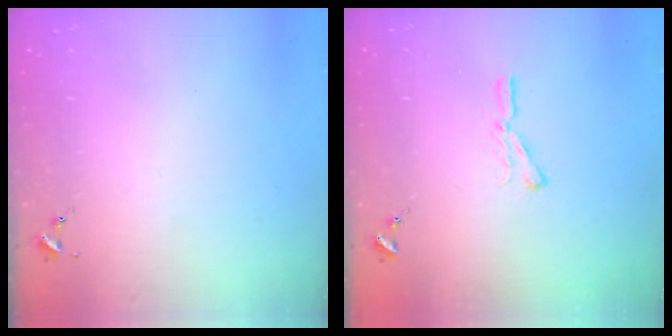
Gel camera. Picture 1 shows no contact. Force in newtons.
{"total": 4.7, "press": 4.6, "slide": 0.6}